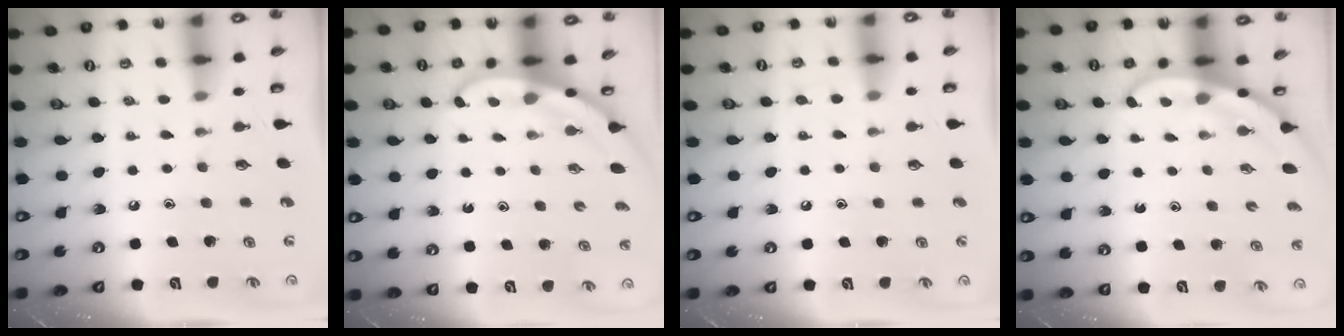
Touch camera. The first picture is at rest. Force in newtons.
{"total": 3.0, "press": 3.0, "slide": 0.1}
{"total": 3.6, "press": 3.5, "slide": 0.5}
{"total": 3.1, "press": 3.1, "slide": 0.1}